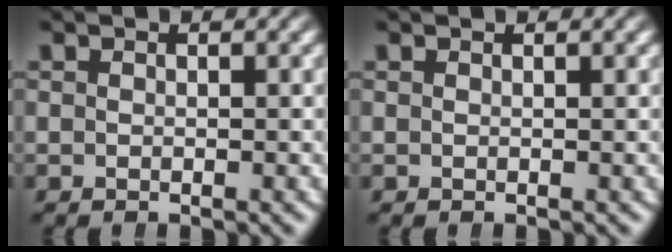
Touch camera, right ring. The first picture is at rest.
{"total": 0.0}